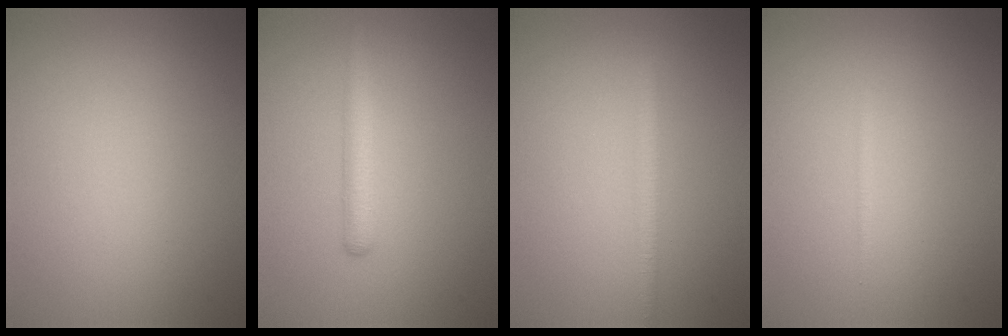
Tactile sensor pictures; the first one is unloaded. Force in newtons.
{"total": 2.5, "press": 2.5, "slide": 0.1}
{"total": 1.6, "press": 1.6, "slide": 0.0}
{"total": 0.5, "press": 0.5, "slide": 0.0}